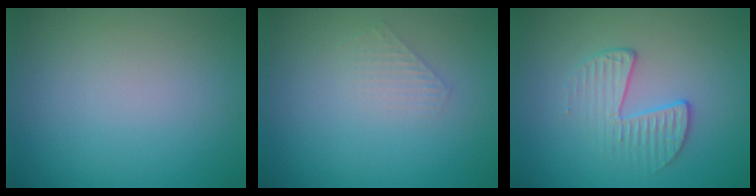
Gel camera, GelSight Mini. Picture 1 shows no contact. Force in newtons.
{"total": 1.3, "press": 1.3, "slide": 0.2}
{"total": 2.4, "press": 1.7, "slide": 1.8}